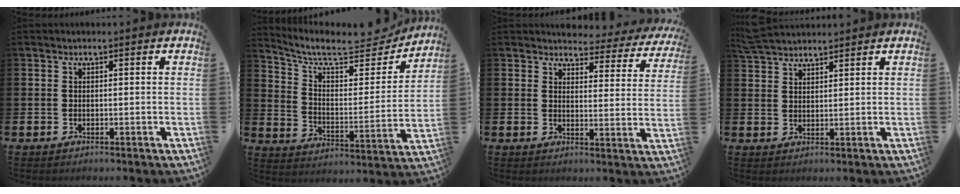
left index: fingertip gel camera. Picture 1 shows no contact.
{"total": 9.4, "force": [8.4, 2.4, 3.4], "torque": [-0.090, -0.069, 0.139]}
{"total": 3.4, "force": [3.2, 1.2, 0.3], "torque": [-0.007, -0.032, 0.047]}
{"total": 4.1, "force": [4.0, 0.9, 0.7], "torque": [-0.020, -0.012, 0.075]}